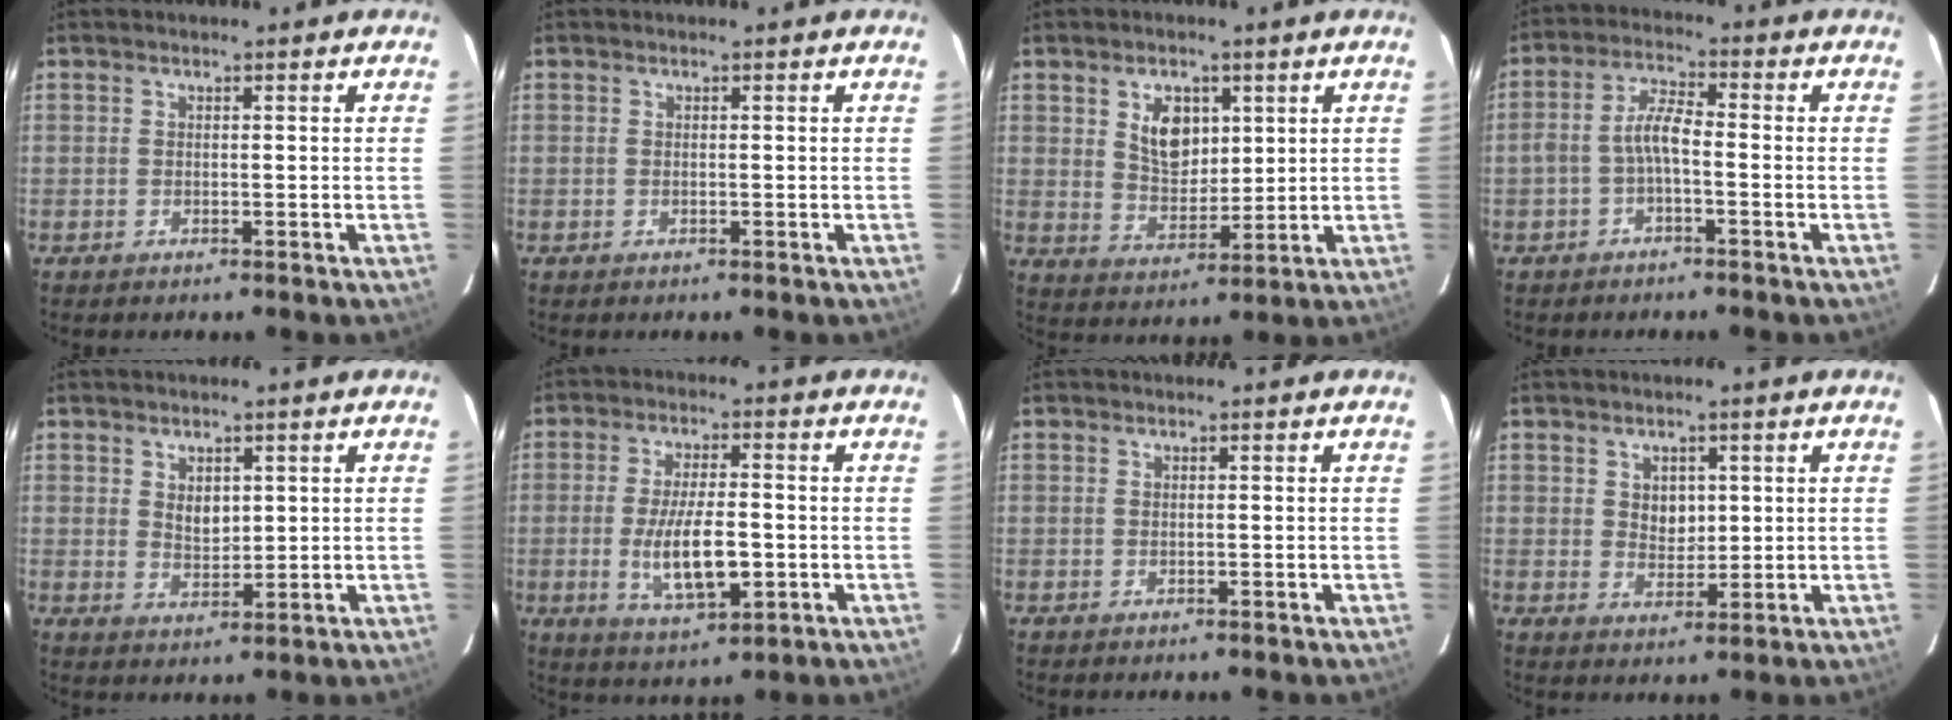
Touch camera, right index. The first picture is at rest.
{"total": 0.0}
{"total": 7.9, "force": [2.9, 5.2, 5.1], "torque": [-0.083, 0.006, 0.062]}
{"total": 4.6, "force": [-1.8, 1.4, 4.0], "torque": [-0.089, 0.016, -0.036]}
{"total": 3.5, "force": [1.3, 2.3, 2.3], "torque": [-0.034, 0.000, 0.025]}
{"total": 10.6, "force": [-2.0, 3.6, 9.8], "torque": [-0.187, -0.013, -0.030]}
{"total": 0.0}
{"total": 3.8, "force": [1.1, 3.0, 2.1], "torque": [-0.030, 0.003, 0.022]}